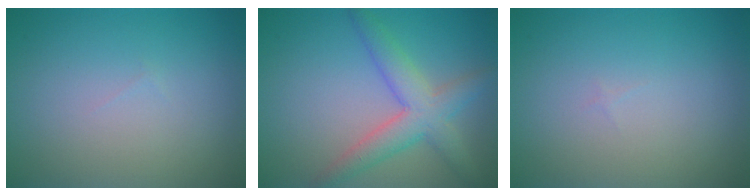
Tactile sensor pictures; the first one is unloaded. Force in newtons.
{"total": 4.5, "press": 4.5, "slide": 0.2}
{"total": 0.0}